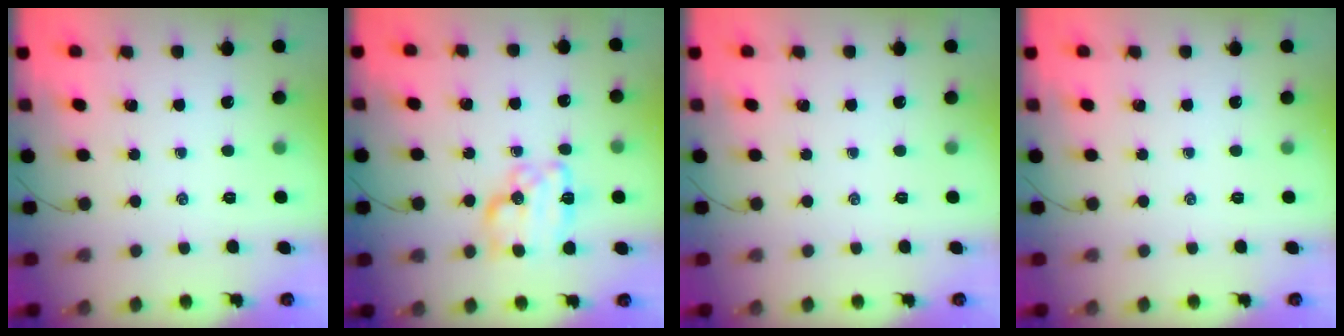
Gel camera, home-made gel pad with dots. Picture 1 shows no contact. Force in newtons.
{"total": 12.5, "press": 12.5, "slide": 0.4}
{"total": 0.0}
{"total": 0.0}